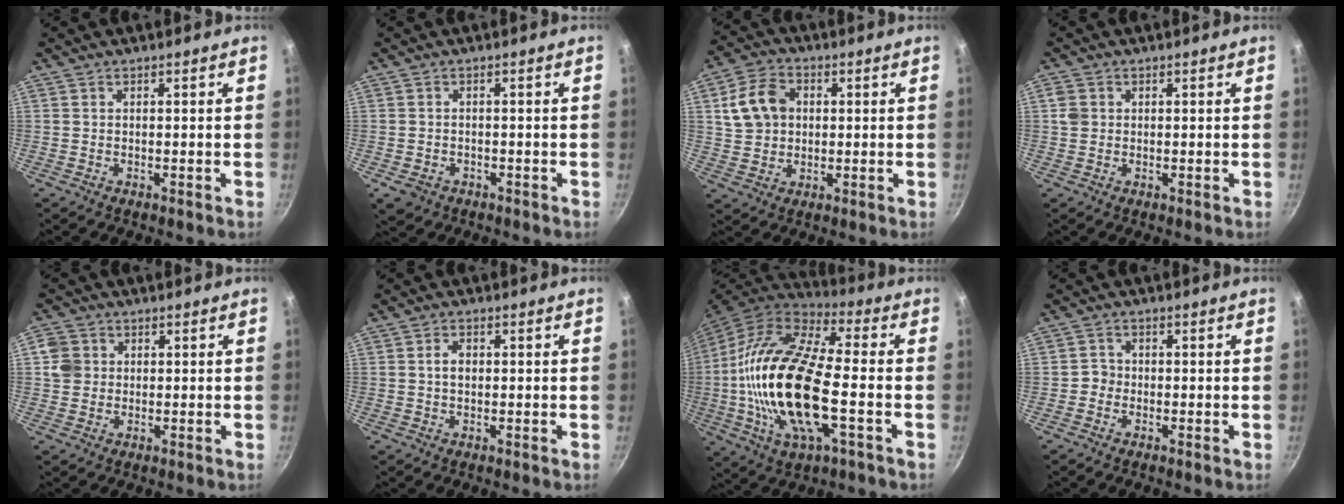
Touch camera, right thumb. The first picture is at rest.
{"total": 3.3, "force": [-1.5, 2.6, 1.5], "torque": [-0.029, 0.010, -0.014]}
{"total": 10.3, "force": [2.0, 8.0, 6.1], "torque": [-0.097, 0.015, 0.031]}
{"total": 2.5, "force": [0.4, 2.3, 1.1], "torque": [-0.014, 0.004, 0.007]}
{"total": 4.5, "force": [0.6, 4.2, 1.6], "torque": [-0.009, 0.006, 0.006]}
{"total": 2.6, "force": [0.2, 1.9, 1.9], "torque": [-0.026, 0.006, 0.003]}
{"total": 24.6, "force": [-2.9, 9.9, 22.3], "torque": [-0.443, 0.016, -0.068]}
{"total": 2.0, "force": [-0.8, 1.8, 0.5], "torque": [0.006, 0.008, -0.019]}